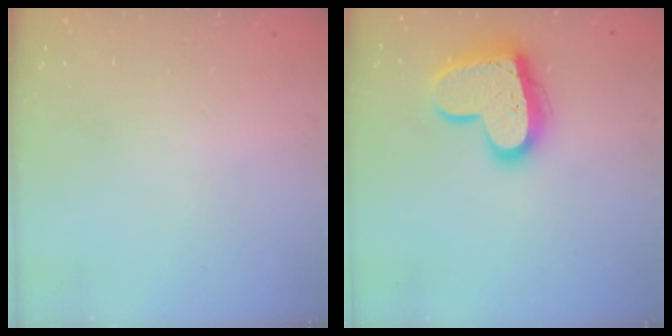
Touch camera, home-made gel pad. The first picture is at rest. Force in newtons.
{"total": 16.8, "press": 16.7, "slide": 1.5}